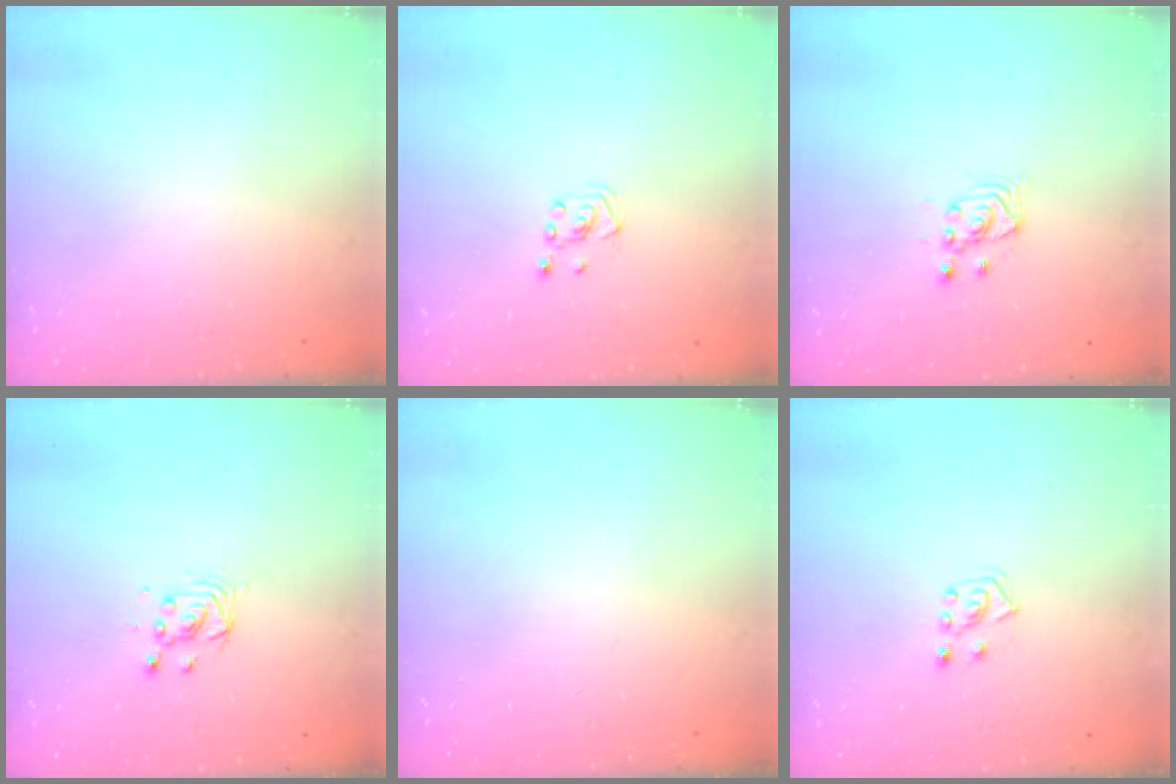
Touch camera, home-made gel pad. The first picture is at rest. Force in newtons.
{"total": 3.1, "press": 3.1, "slide": 0.3}
{"total": 2.6, "press": 2.6, "slide": 0.1}
{"total": 3.4, "press": 3.4, "slide": 0.3}
{"total": 0.0}
{"total": 4.6, "press": 4.5, "slide": 0.8}